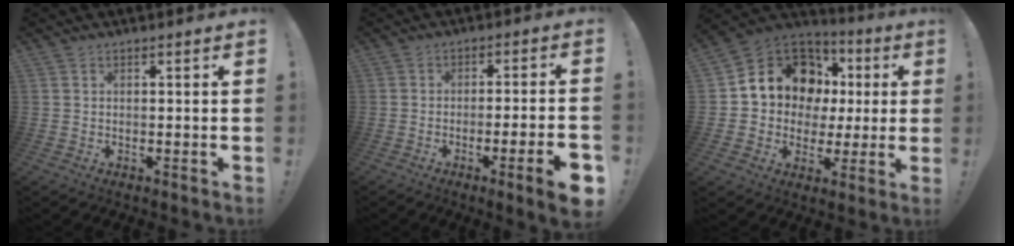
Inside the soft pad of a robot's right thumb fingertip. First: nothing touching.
{"total": 9.4, "force": [-4.0, 0.4, 8.5], "torque": [-0.128, 0.010, -0.057]}
{"total": 14.8, "force": [5.6, 12.1, 6.5], "torque": [-0.098, -0.031, 0.124]}